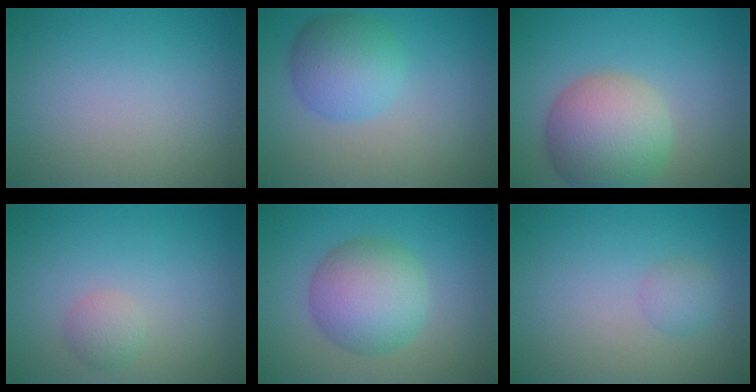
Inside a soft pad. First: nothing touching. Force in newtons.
{"total": 4.6, "press": 4.6, "slide": 0.1}
{"total": 7.6, "press": 7.6, "slide": 0.4}
{"total": 1.4, "press": 1.4, "slide": 0.0}
{"total": 6.3, "press": 6.3, "slide": 0.1}
{"total": 1.4, "press": 1.4, "slide": 0.0}